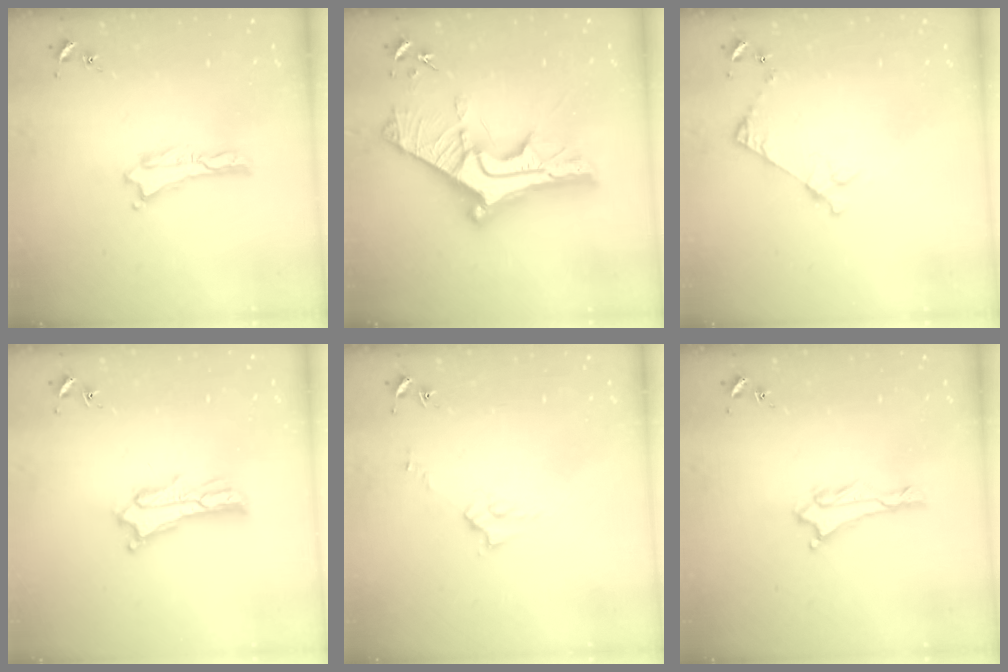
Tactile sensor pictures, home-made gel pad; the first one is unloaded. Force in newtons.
{"total": 13.9, "press": 13.9, "slide": 1.2}
{"total": 5.0, "press": 5.0, "slide": 0.4}
{"total": 4.0, "press": 4.0, "slide": 0.4}
{"total": 3.0, "press": 3.0, "slide": 0.3}
{"total": 1.4, "press": 1.4, "slide": 0.2}